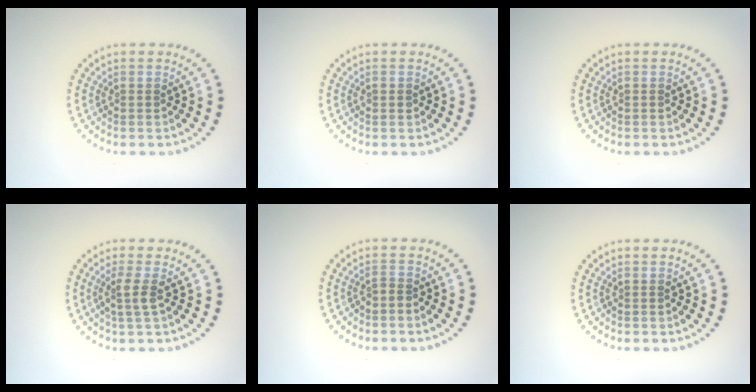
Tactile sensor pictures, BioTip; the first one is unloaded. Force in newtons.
{"total": 0.7, "press": 0.7, "slide": 0.1}
{"total": 0.0}
{"total": 1.9, "press": 1.5, "slide": 1.2}
{"total": 0.5, "press": 0.3, "slide": 0.4}
{"total": 0.0}